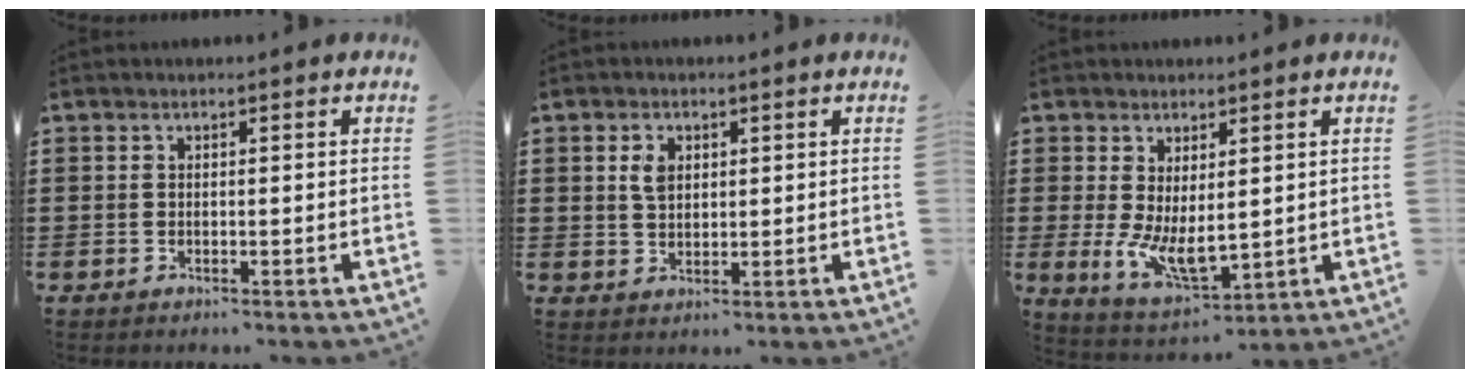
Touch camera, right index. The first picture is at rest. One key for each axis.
{"total": 3.0, "fx": 1.0, "fy": 1.9, "fz": 2.1, "tx": -0.048, "ty": 0.008, "tz": 0.017}
{"total": 6.2, "fx": 0.1, "fy": 2.9, "fz": 5.4, "tx": -0.103, "ty": -0.009, "tz": 0.005}